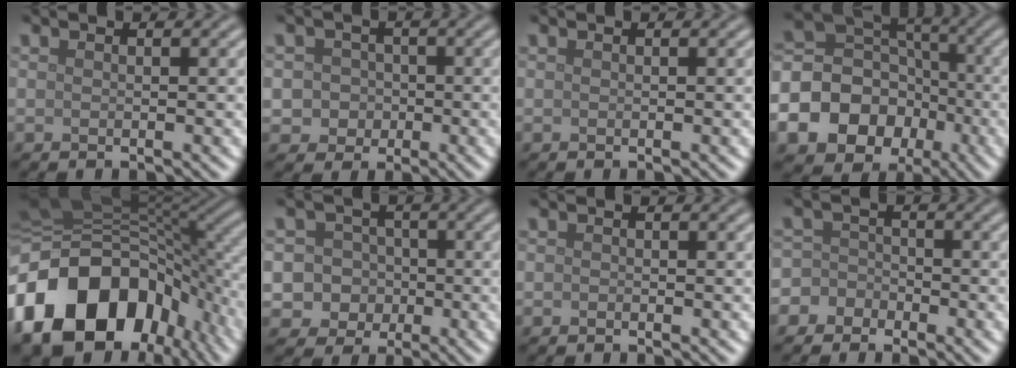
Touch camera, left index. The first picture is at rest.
{"total": 3.8, "force": [-0.4, 3.6, 1.1], "torque": [0.007, 0.017, -0.022]}
{"total": 0.0}
{"total": 16.5, "force": [-6.2, 14.2, 5.5], "torque": [-0.148, -0.028, -0.113]}
{"total": 19.3, "force": [-6.1, 13.6, 12.2], "torque": [-0.270, -0.022, -0.107]}
{"total": 7.1, "force": [-1.4, 6.7, 1.7], "torque": [-0.013, 0.008, -0.059]}
{"total": 0.0}
{"total": 4.0, "force": [-2.2, 3.4, 0.4], "torque": [0.027, 0.009, -0.060]}